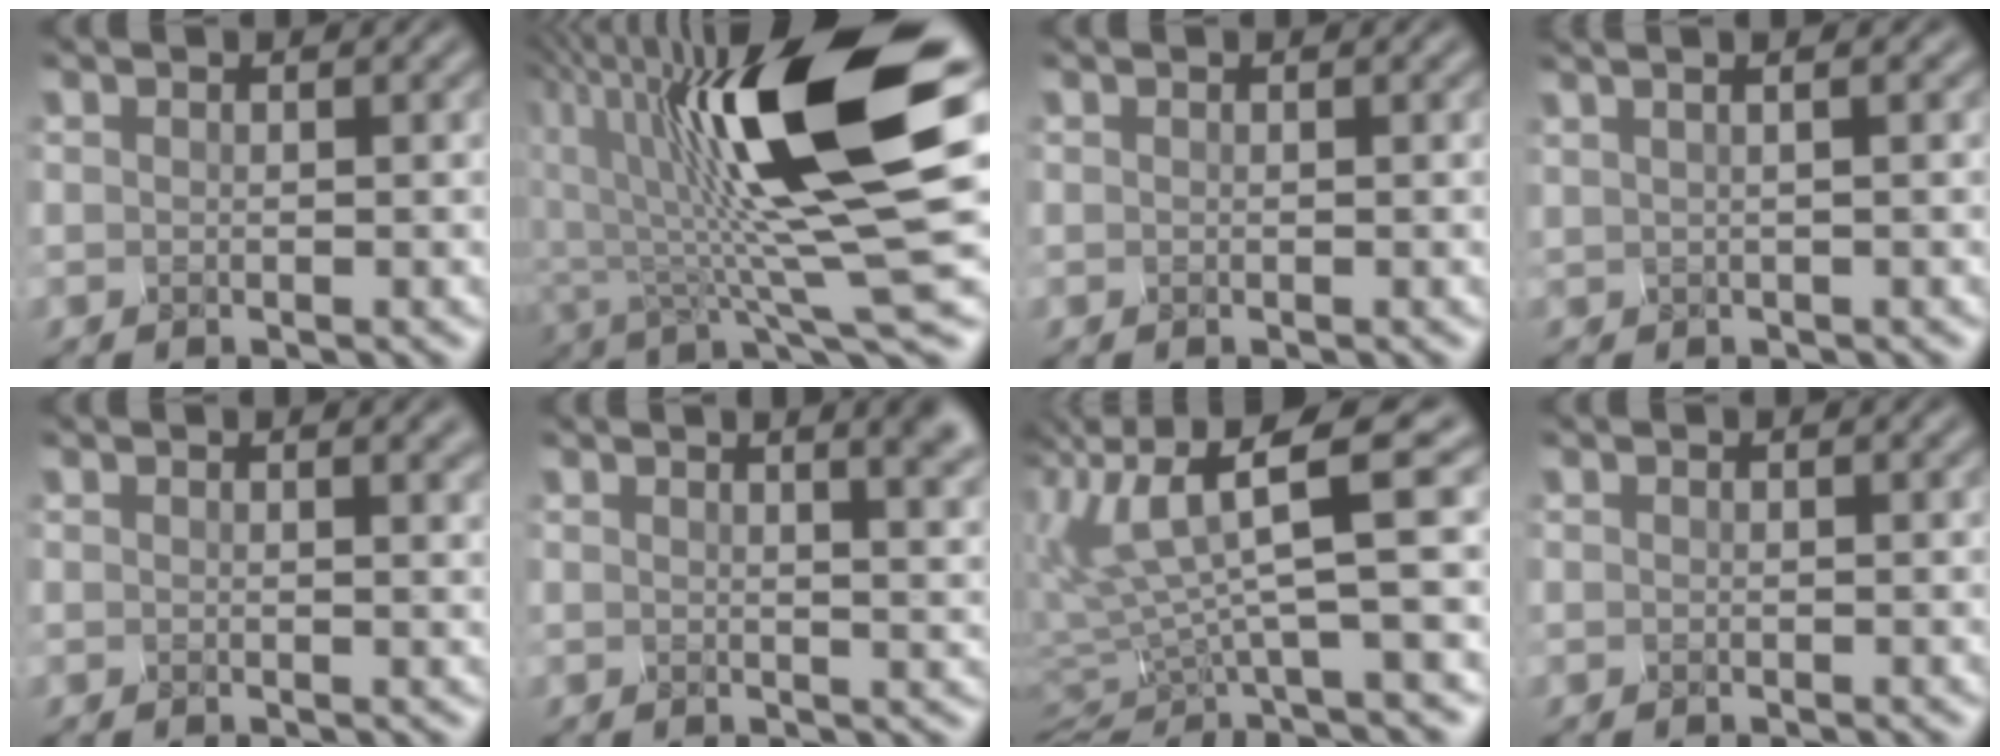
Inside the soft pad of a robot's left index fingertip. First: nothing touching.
{"total": 12.6, "force": [2.1, 1.7, 12.3], "torque": [-0.218, 0.003, 0.055]}
{"total": 0.0}
{"total": 2.6, "force": [1.4, 0.8, 2.1], "torque": [-0.014, 0.026, -0.002]}
{"total": 2.9, "force": [1.0, 1.2, 2.5], "torque": [-0.021, 0.025, 0.010]}
{"total": 5.8, "force": [2.1, 2.2, 5.0], "torque": [-0.015, 0.032, 0.019]}
{"total": 5.5, "force": [1.9, -0.7, 5.1], "torque": [-0.107, -0.002, 0.053]}
{"total": 0.0}